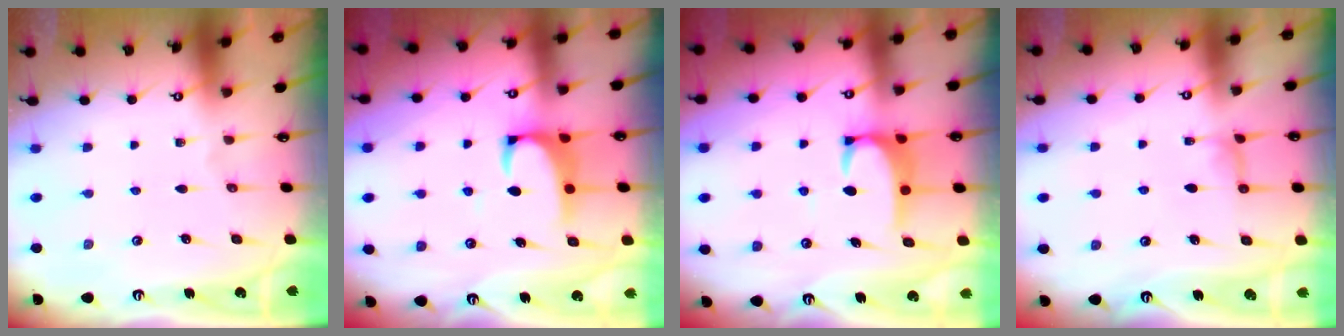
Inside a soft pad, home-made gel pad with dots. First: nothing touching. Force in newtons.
{"total": 2.3, "press": 2.0, "slide": 1.0}
{"total": 3.4, "press": 3.3, "slide": 0.9}
{"total": 2.3, "press": 2.3, "slide": 0.0}